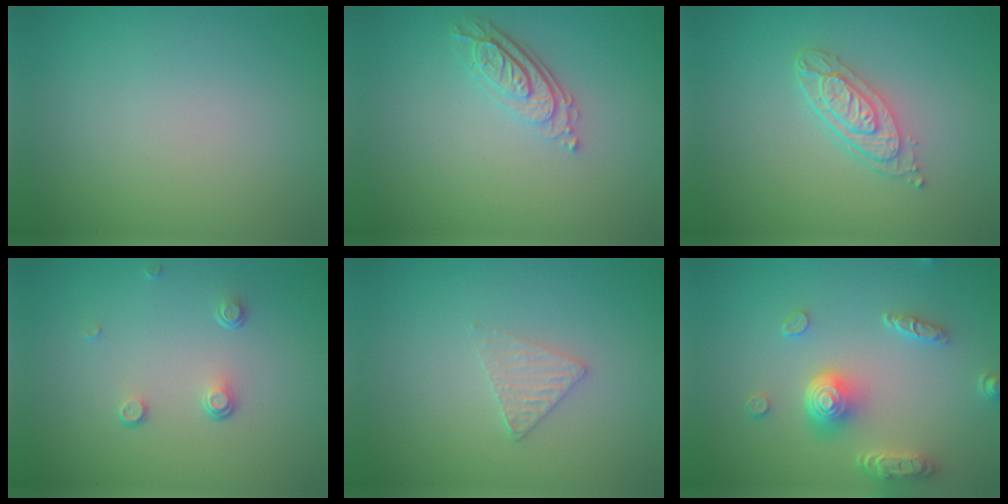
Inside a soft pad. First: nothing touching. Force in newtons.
{"total": 3.3, "press": 2.6, "slide": 2.1}
{"total": 3.7, "press": 2.8, "slide": 2.3}
{"total": 1.4, "press": 0.8, "slide": 1.2}
{"total": 1.6, "press": 1.6, "slide": 0.2}
{"total": 5.1, "press": 4.1, "slide": 3.1}